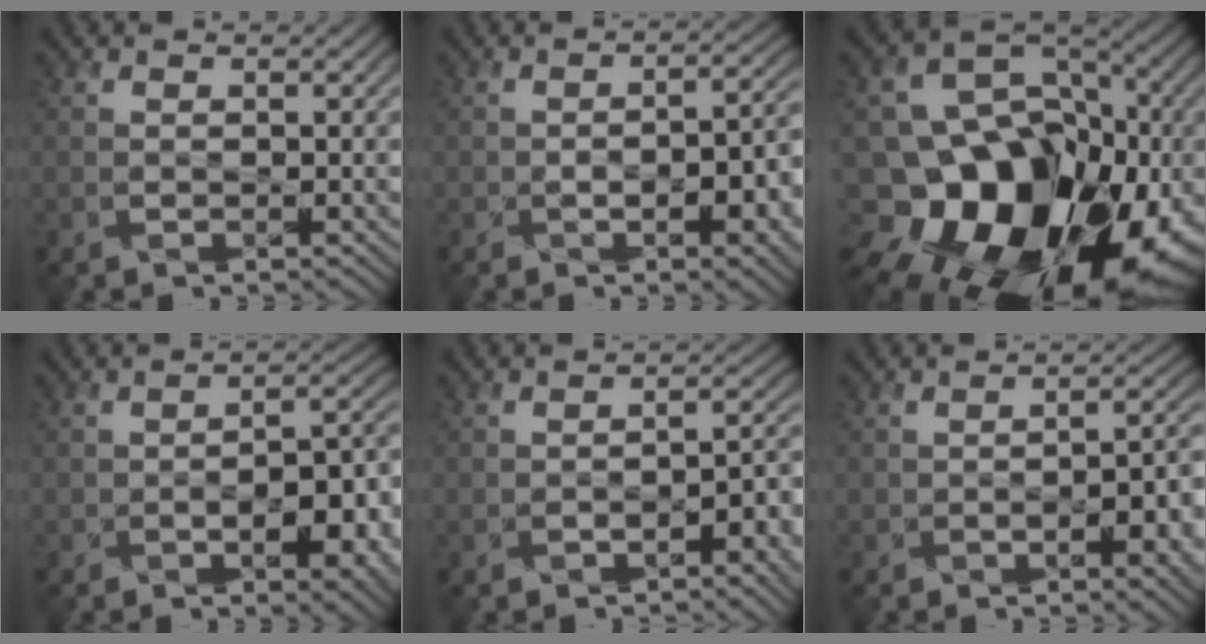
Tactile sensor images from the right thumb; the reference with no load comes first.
{"total": 8.1, "force": [-2.7, 3.7, 6.6], "torque": [-0.086, -0.006, -0.034]}
{"total": 22.4, "force": [-8.5, 17.1, 11.8], "torque": [-0.217, -0.035, -0.148]}
{"total": 9.9, "force": [-3.9, 4.5, 8.0], "torque": [-0.110, -0.008, -0.054]}
{"total": 4.3, "force": [-2.3, 1.6, 3.3], "torque": [-0.041, 0.006, -0.035]}
{"total": 7.0, "force": [-2.6, 2.8, 5.8], "torque": [-0.077, -0.004, -0.036]}